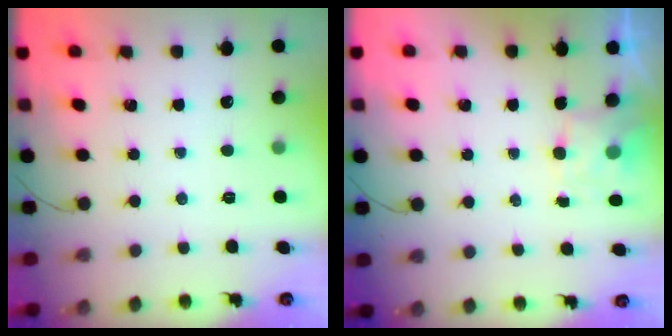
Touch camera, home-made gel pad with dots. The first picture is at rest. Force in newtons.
{"total": 3.6, "press": 3.5, "slide": 0.9}